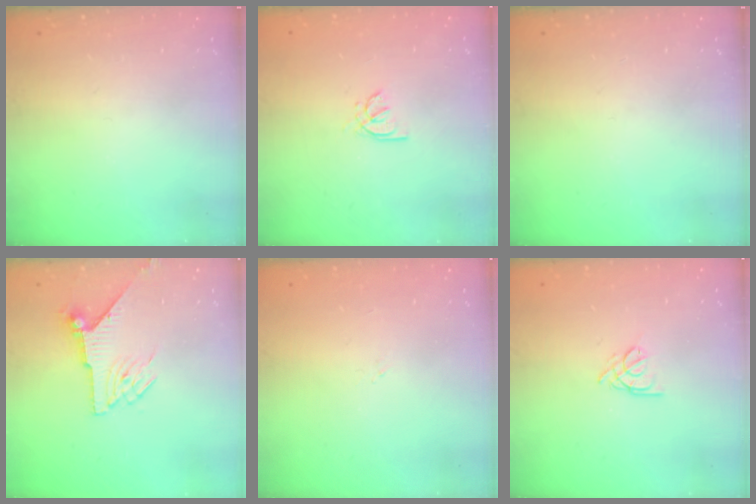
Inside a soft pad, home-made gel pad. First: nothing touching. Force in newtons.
{"total": 1.4, "press": 1.3, "slide": 0.4}
{"total": 0.0}
{"total": 7.6, "press": 7.6, "slide": 0.1}
{"total": 0.0}
{"total": 2.5, "press": 2.5, "slide": 0.7}